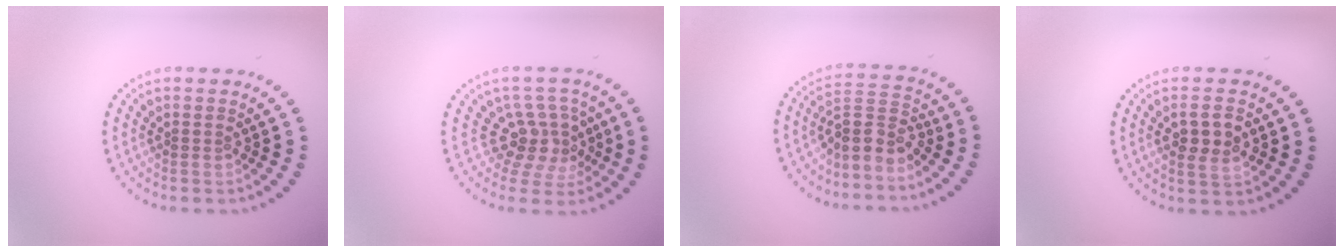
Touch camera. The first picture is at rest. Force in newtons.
{"total": 3.9, "press": 2.8, "slide": 2.6}
{"total": 3.2, "press": 2.6, "slide": 1.9}
{"total": 2.9, "press": 2.8, "slide": 0.4}